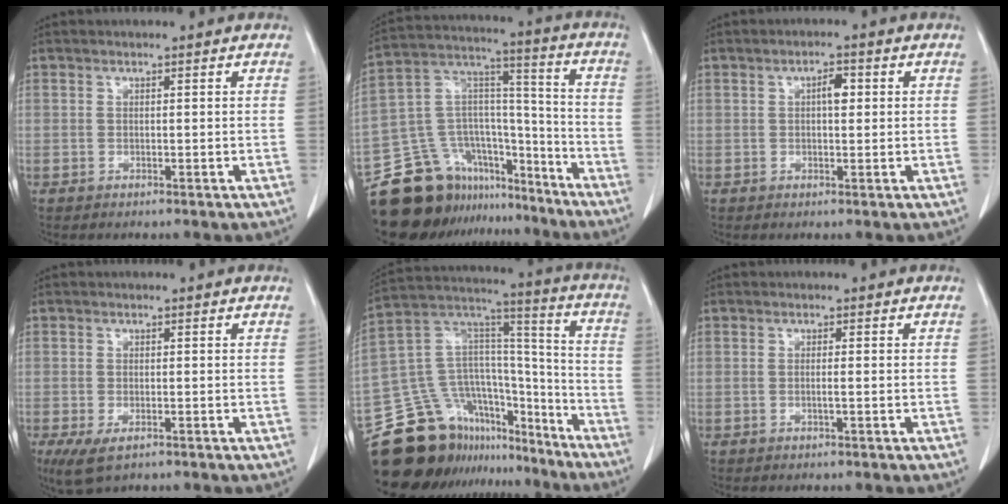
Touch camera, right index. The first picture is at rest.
{"total": 20.8, "force": [-16.6, 10.4, 6.9], "torque": [-0.133, 0.068, -0.272]}
{"total": 2.5, "force": [0.5, 1.0, 2.3], "torque": [-0.037, 0.004, 0.007]}
{"total": 4.3, "force": [-2.3, 1.8, 3.2], "torque": [-0.060, -0.010, -0.035]}
{"total": 27.1, "force": [-21.8, 12.6, 10.0], "torque": [-0.207, 0.037, -0.344]}
{"total": 0.7, "force": [-0.1, -0.1, 0.7], "torque": [-0.014, 0.000, -0.001]}